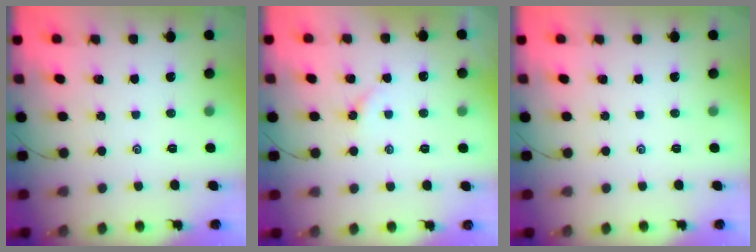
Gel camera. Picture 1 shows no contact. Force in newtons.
{"total": 1.8, "press": 1.8, "slide": 0.4}
{"total": 0.0}